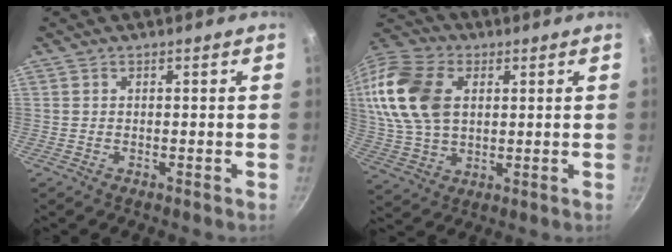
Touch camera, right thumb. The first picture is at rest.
{"total": 18.8, "force": [3.9, 12.6, 13.3], "torque": [-0.263, 0.009, 0.073]}